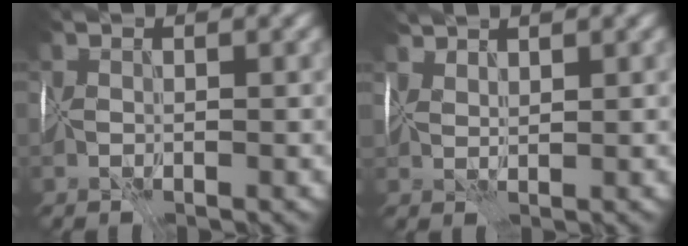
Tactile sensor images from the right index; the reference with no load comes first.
{"total": 3.0, "force": [3.0, -0.2, -0.4], "torque": [0.003, 0.008, 0.071]}